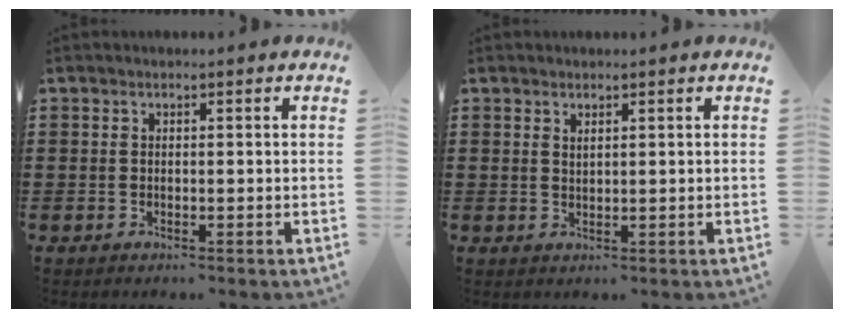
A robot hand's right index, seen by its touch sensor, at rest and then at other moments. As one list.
[{"total": 1.0, "force": [0.9, 0.3, 0.4], "torque": [-0.009, 0.002, 0.017]}]